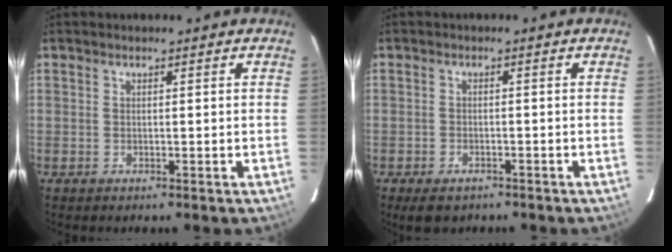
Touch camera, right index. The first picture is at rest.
{"total": 4.6, "force": [-3.4, 2.4, 2.1], "torque": [-0.049, -0.009, -0.048]}